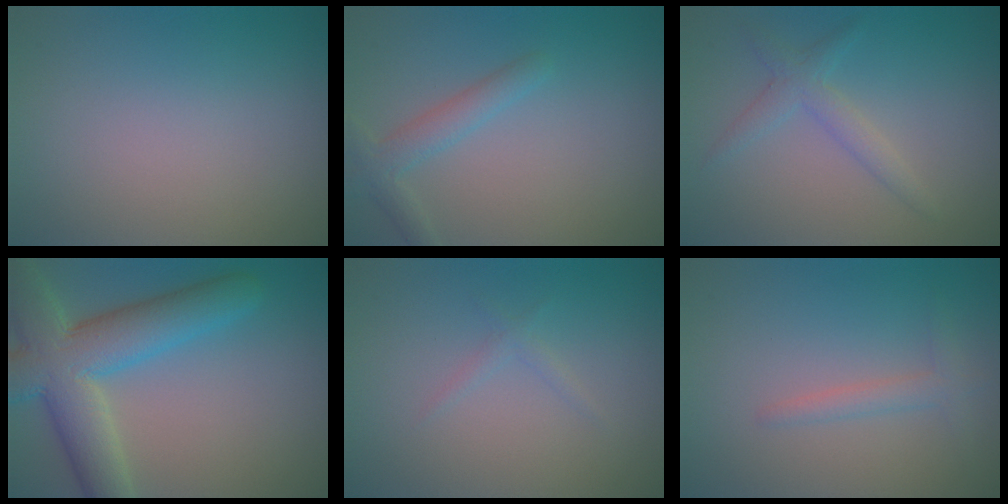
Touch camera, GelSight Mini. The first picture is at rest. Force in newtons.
{"total": 2.5, "press": 2.5, "slide": 0.2}
{"total": 2.1, "press": 2.1, "slide": 0.1}
{"total": 9.0, "press": 9.0, "slide": 0.4}
{"total": 0.9, "press": 0.9, "slide": 0.1}
{"total": 1.6, "press": 1.6, "slide": 0.1}